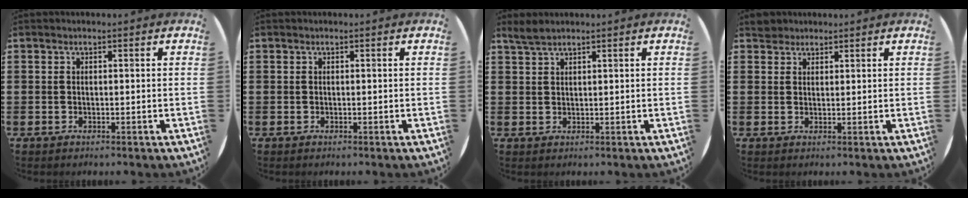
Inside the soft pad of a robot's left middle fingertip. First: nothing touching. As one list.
[{"total": 0.0}, {"total": 1.9, "force": [1.8, 0.2, 0.7], "torque": [-0.016, 0.003, 0.033]}, {"total": 2.1, "force": [1.9, 0.8, -0.1], "torque": [0.005, 0.003, 0.037]}]